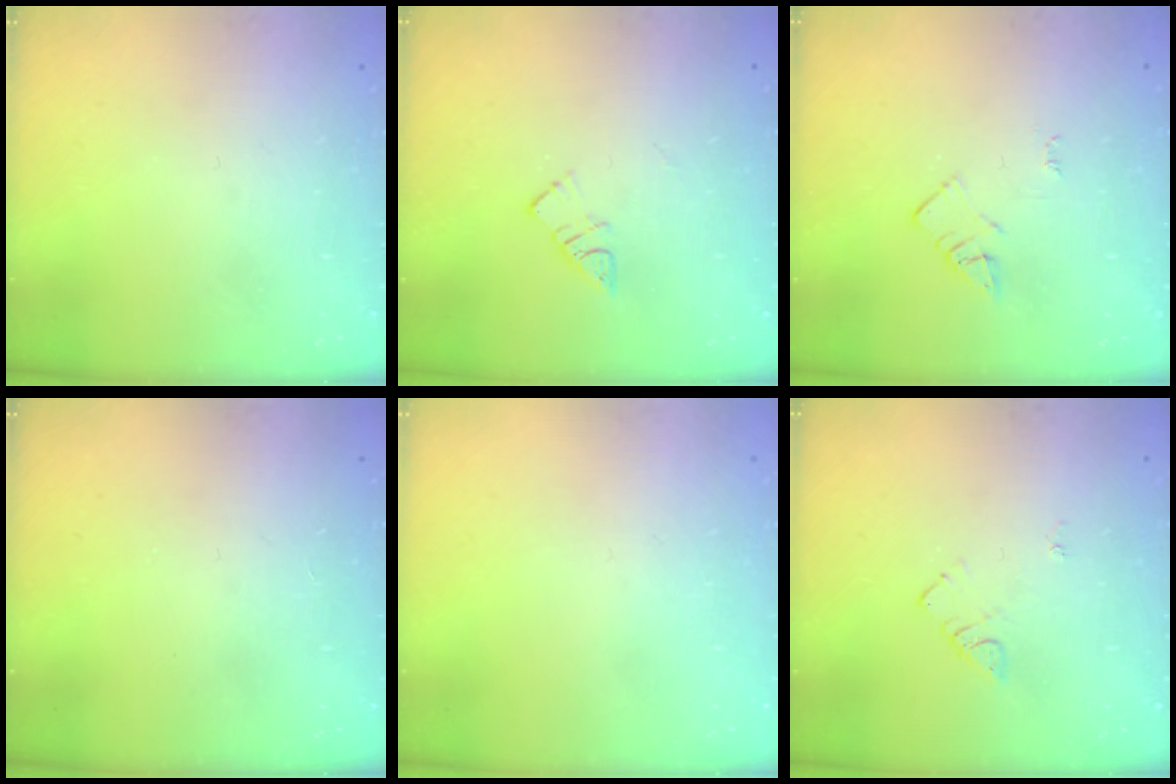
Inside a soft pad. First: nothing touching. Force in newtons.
{"total": 5.7, "press": 5.6, "slide": 0.6}
{"total": 2.1, "press": 2.1, "slide": 0.3}
{"total": 2.8, "press": 2.8, "slide": 0.4}
{"total": 1.9, "press": 1.9, "slide": 0.1}
{"total": 4.0, "press": 4.0, "slide": 0.5}